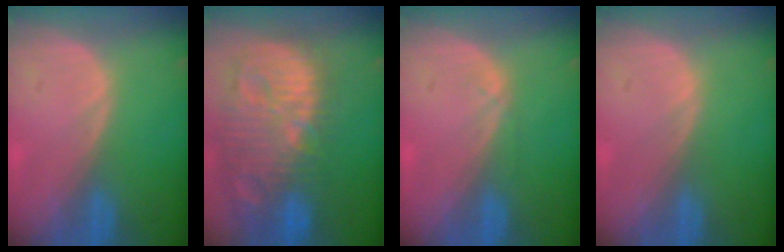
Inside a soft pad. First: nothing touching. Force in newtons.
{"total": 14.4, "press": 12.5, "slide": 7.2}
{"total": 0.9, "press": 0.8, "slide": 0.2}
{"total": 0.0}